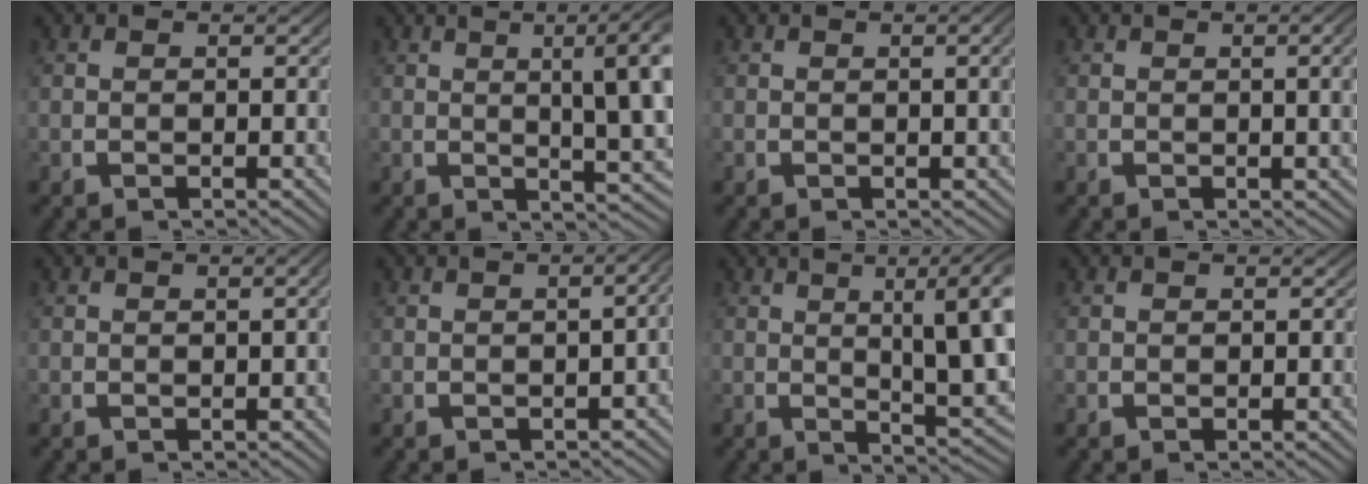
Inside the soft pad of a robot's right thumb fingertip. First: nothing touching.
{"total": 9.6, "force": [2.4, 3.7, 8.5], "torque": [-0.096, 0.010, 0.029]}
{"total": 1.7, "force": [0.2, 0.2, 1.7], "torque": [-0.019, 0.002, 0.005]}
{"total": 2.4, "force": [0.3, 0.4, 2.4], "torque": [-0.025, 0.003, 0.005]}
{"total": 0.8, "force": [-0.1, 0.1, 0.8], "torque": [-0.009, 0.005, -0.001]}
{"total": 2.9, "force": [-0.9, 0.8, 2.6], "torque": [-0.029, 0.009, -0.012]}
{"total": 10.6, "force": [2.4, 4.3, 9.3], "torque": [-0.109, 0.007, 0.031]}
{"total": 0.0}